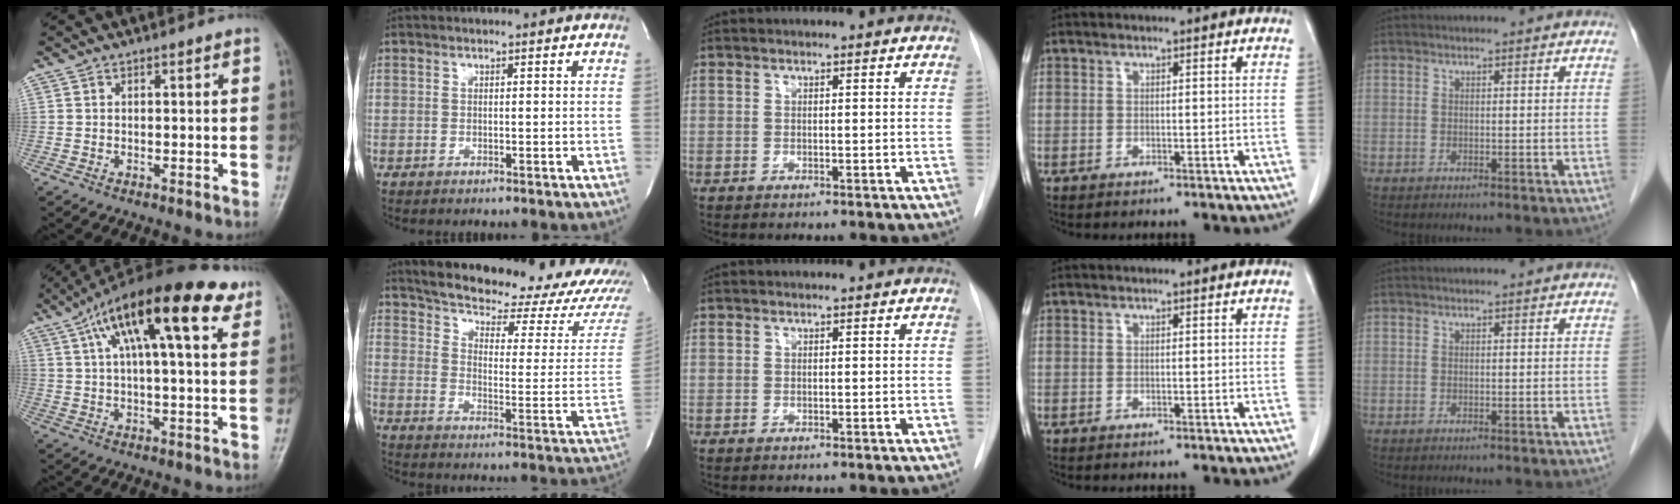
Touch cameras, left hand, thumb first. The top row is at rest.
{"thumb": {"total": 21.3, "force": [10.7, 6.4, 17.2], "torque": [-0.267, 0.009, 0.165]}, "index": {"total": 23.9, "force": [21.3, 4.1, 9.9], "torque": [-0.149, -0.060, 0.268]}}